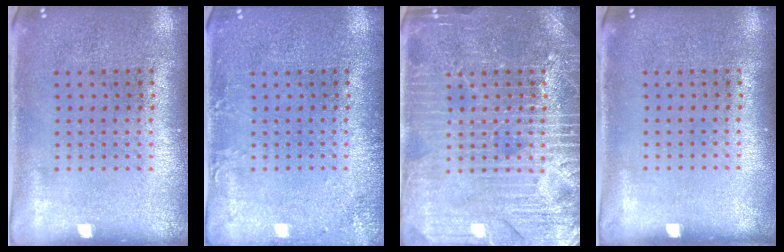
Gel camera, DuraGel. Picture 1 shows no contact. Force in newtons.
{"total": 1.7, "press": 1.7, "slide": 0.3}
{"total": 4.0, "press": 4.0, "slide": 0.4}
{"total": 0.0}